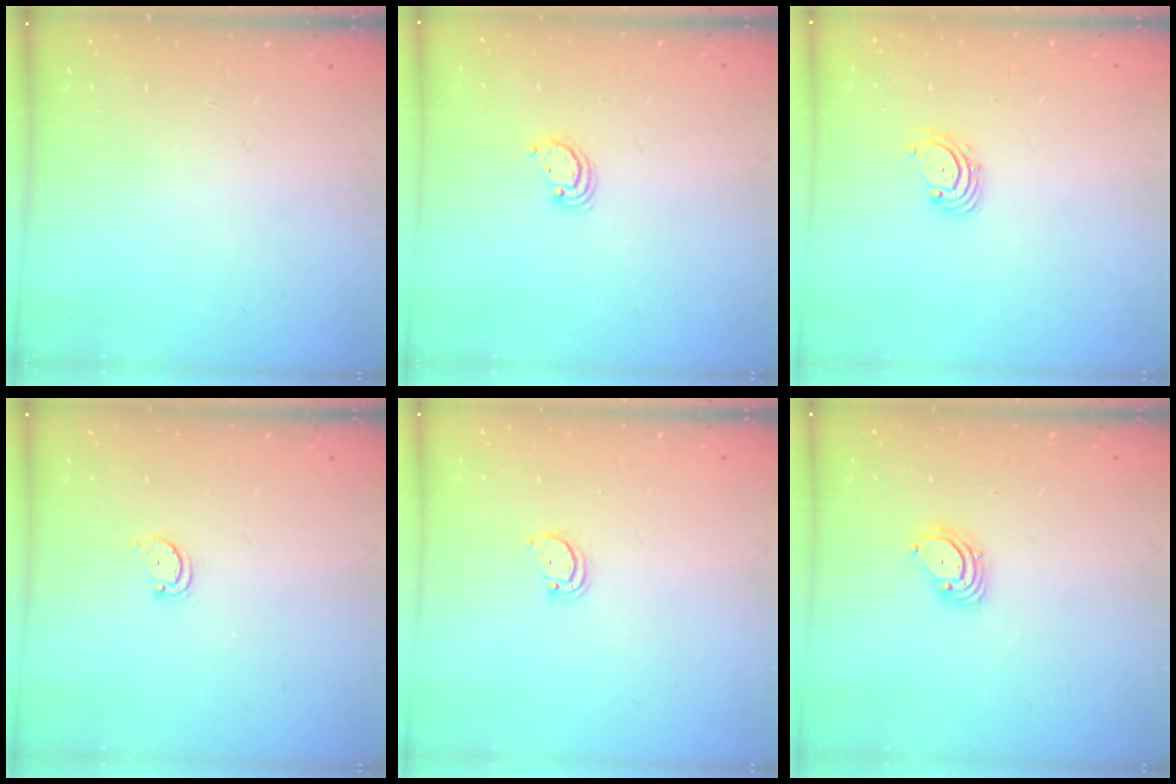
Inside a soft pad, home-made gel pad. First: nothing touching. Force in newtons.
{"total": 2.5, "press": 2.5, "slide": 0.2}
{"total": 2.2, "press": 2.1, "slide": 0.7}
{"total": 2.5, "press": 2.4, "slide": 0.5}
{"total": 2.1, "press": 2.1, "slide": 0.2}
{"total": 3.4, "press": 3.4, "slide": 0.1}